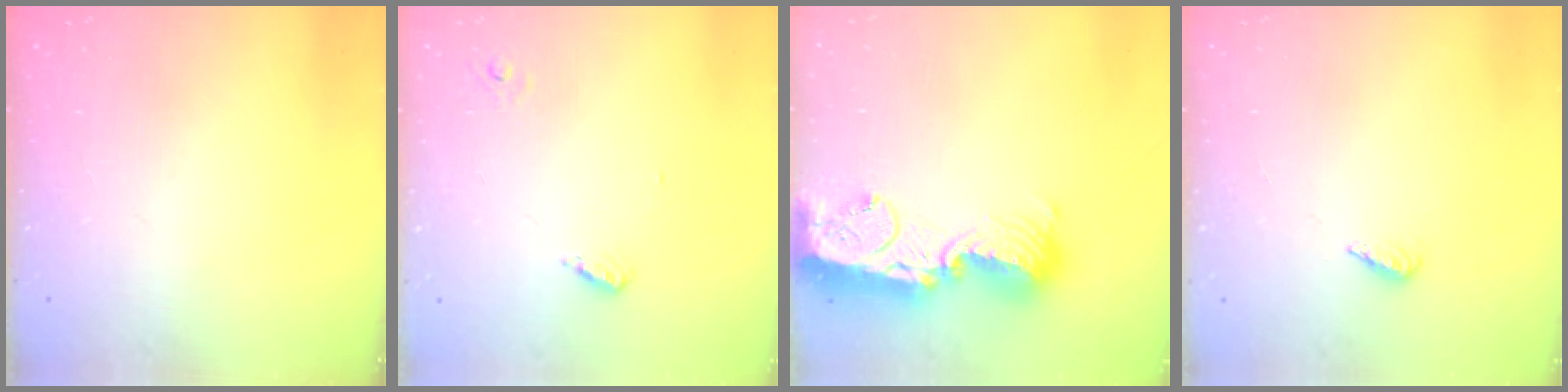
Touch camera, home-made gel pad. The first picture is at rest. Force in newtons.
{"total": 4.6, "press": 4.6, "slide": 0.4}
{"total": 16.6, "press": 16.6, "slide": 1.4}
{"total": 2.3, "press": 2.2, "slide": 0.8}